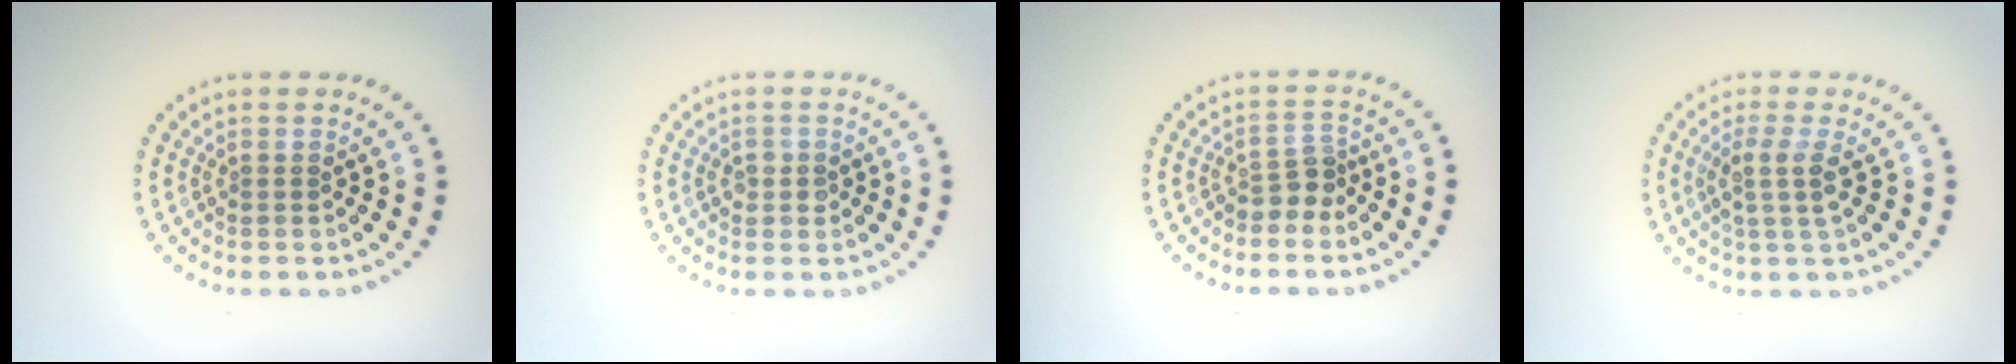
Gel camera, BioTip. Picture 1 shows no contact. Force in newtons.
{"total": 1.3, "press": 1.2, "slide": 0.4}
{"total": 2.1, "press": 1.7, "slide": 1.2}
{"total": 2.4, "press": 2.0, "slide": 1.4}